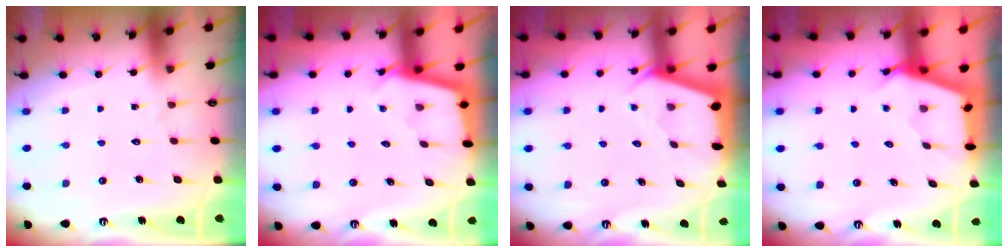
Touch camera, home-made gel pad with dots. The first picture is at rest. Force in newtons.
{"total": 2.5, "press": 2.5, "slide": 0.2}
{"total": 2.4, "press": 2.4, "slide": 0.3}
{"total": 2.6, "press": 2.5, "slide": 0.3}